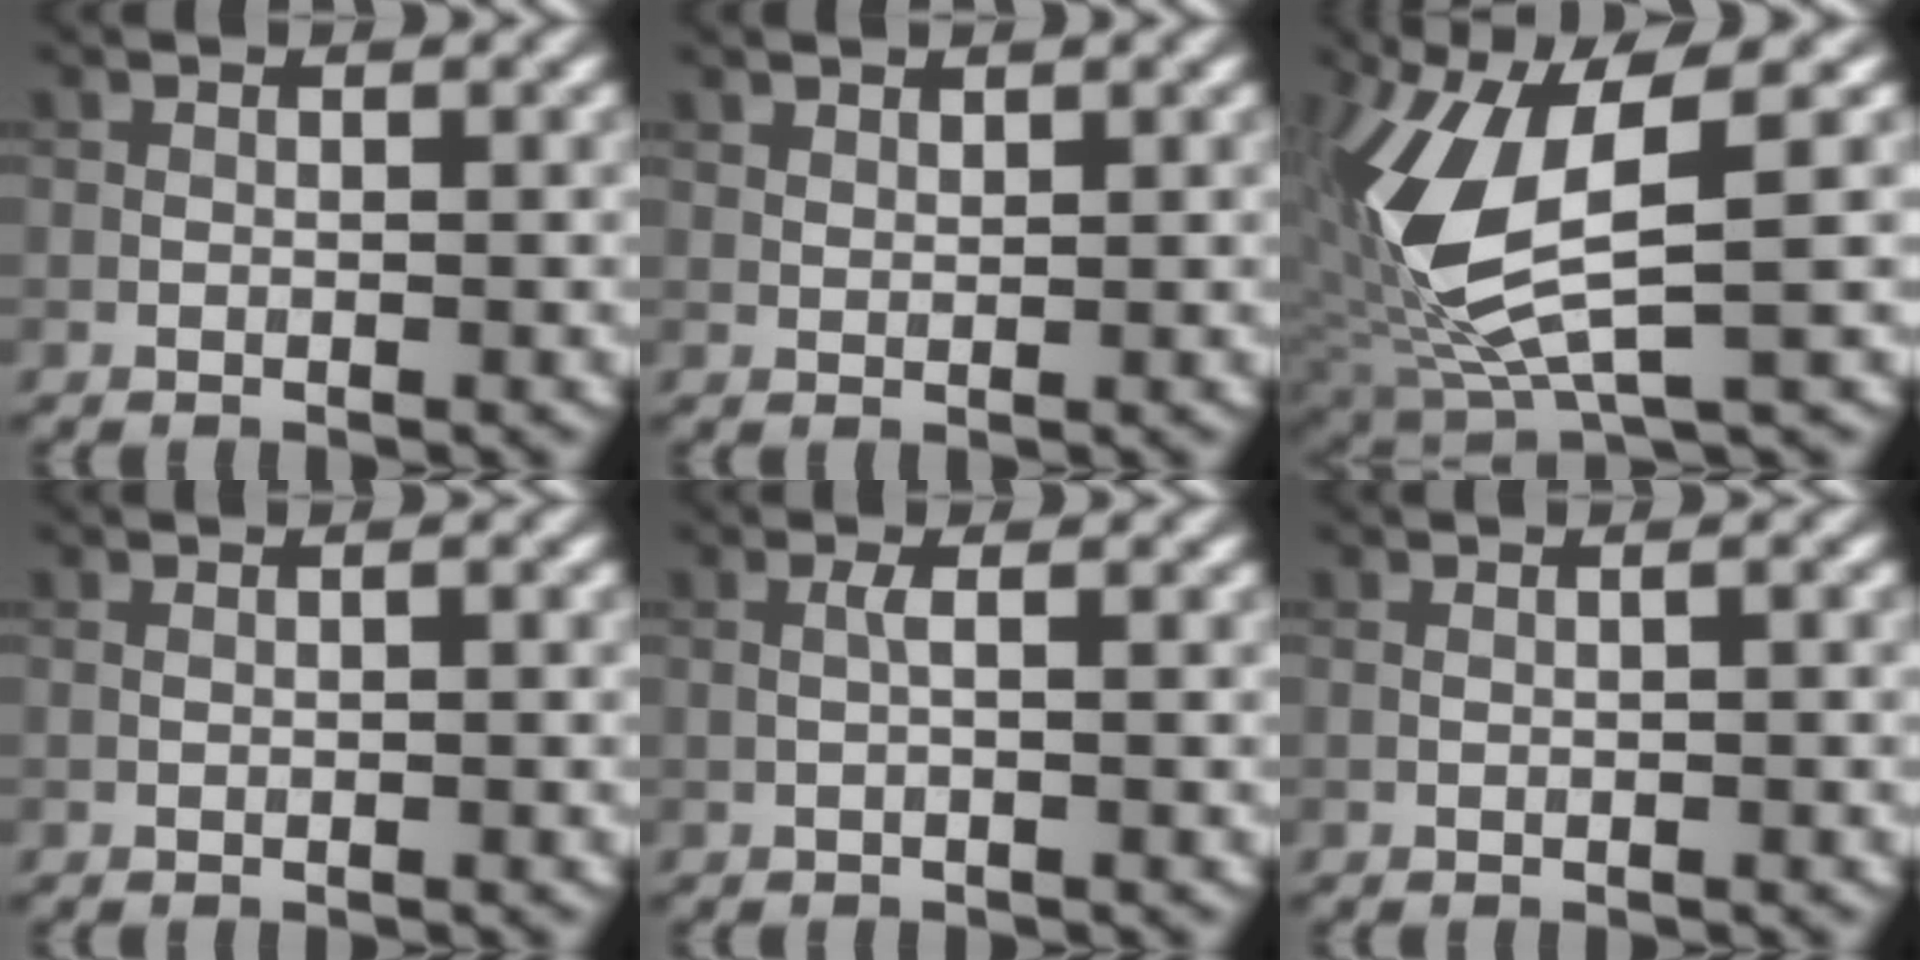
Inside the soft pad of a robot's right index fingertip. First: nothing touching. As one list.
[{"total": 1.1, "force": [1.0, 0.4, 0.3], "torque": [-0.012, -0.001, 0.022]}, {"total": 8.9, "force": [1.3, 3.5, 8.1], "torque": [-0.195, -0.010, 0.030]}, {"total": 0.7, "force": [0.2, 0.2, 0.6], "torque": [-0.015, -0.001, 0.001]}, {"total": 0.9, "force": [0.1, 0.0, 0.9], "torque": [-0.020, 0.002, -0.001]}, {"total": 1.0, "force": [0.3, 0.3, 0.9], "torque": [-0.016, 0.000, -0.001]}]